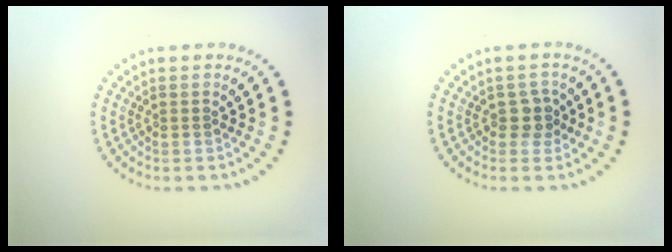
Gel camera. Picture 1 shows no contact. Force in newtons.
{"total": 1.7, "press": 1.5, "slide": 0.8}